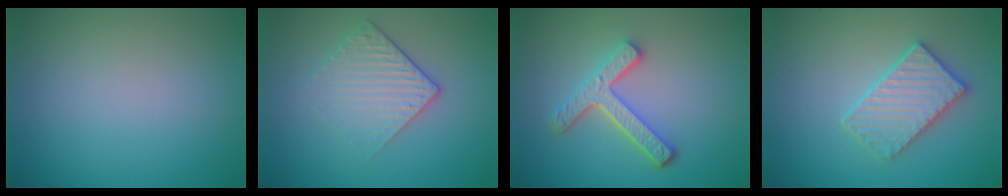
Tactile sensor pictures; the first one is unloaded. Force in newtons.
{"total": 3.1, "press": 2.7, "slide": 1.4}
{"total": 4.3, "press": 3.3, "slide": 2.7}
{"total": 3.4, "press": 3.3, "slide": 0.8}